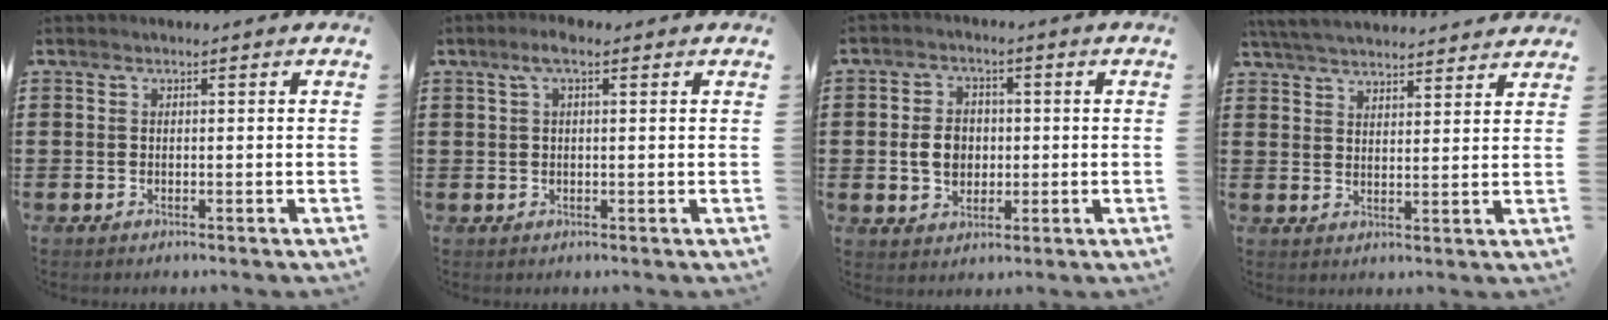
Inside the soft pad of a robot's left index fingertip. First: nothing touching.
{"total": 2.7, "force": [1.3, 0.6, 2.3], "torque": [-0.047, 0.006, 0.021]}
{"total": 5.3, "force": [-0.3, 4.1, 3.4], "torque": [-0.073, 0.006, -0.013]}
{"total": 4.7, "force": [4.6, 0.1, 0.9], "torque": [-0.033, -0.018, 0.085]}